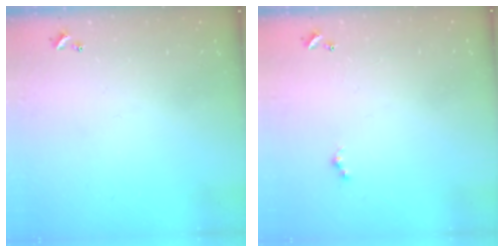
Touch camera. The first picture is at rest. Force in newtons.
{"total": 0.8, "press": 0.5, "slide": 0.5}